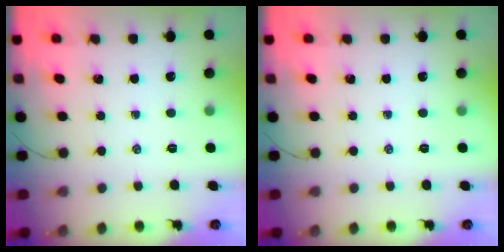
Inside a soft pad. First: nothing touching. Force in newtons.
{"total": 0.0}